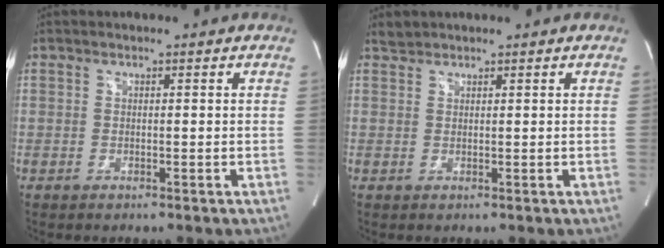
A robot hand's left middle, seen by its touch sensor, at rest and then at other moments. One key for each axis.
{"total": 1.2, "fx": 1.1, "fy": 0.3, "fz": -0.2, "tx": -0.001, "ty": 0.004, "tz": 0.023}